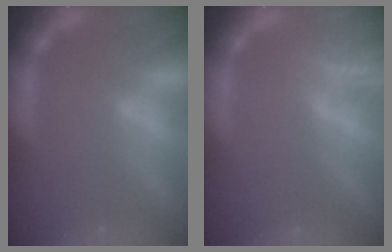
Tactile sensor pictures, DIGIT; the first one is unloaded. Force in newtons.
{"total": 3.0}